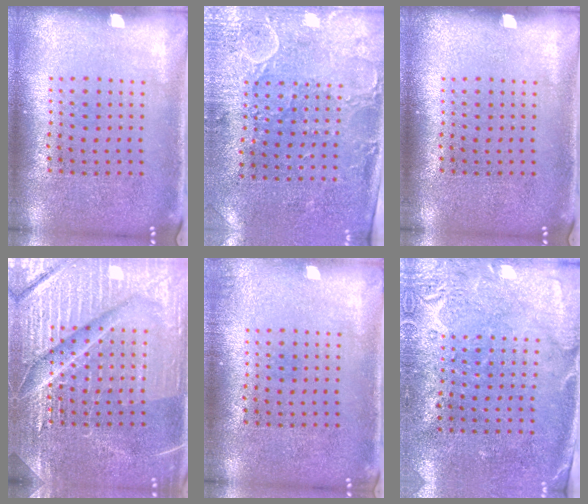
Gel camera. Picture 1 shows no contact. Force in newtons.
{"total": 2.9, "press": 2.4, "slide": 1.7}
{"total": 0.0}
{"total": 7.3, "press": 7.3, "slide": 0.9}
{"total": 0.8, "press": 0.8, "slide": 0.0}
{"total": 2.7, "press": 2.2, "slide": 1.7}